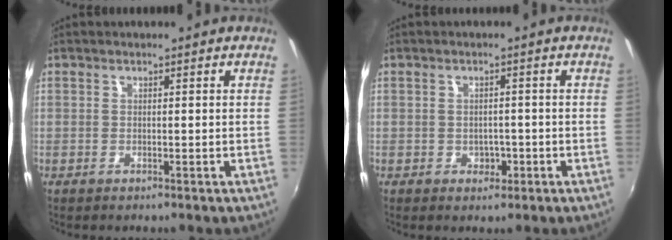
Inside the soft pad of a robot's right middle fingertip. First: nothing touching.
{"total": 2.4, "force": [-0.8, 2.0, 1.0], "torque": [-0.014, 0.002, -0.007]}